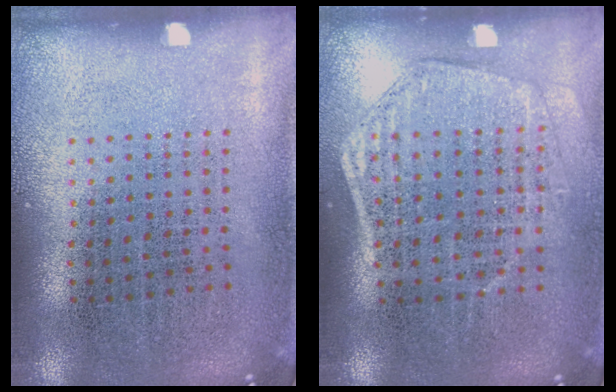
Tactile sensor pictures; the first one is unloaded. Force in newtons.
{"total": 1.5, "press": 1.4, "slide": 0.5}